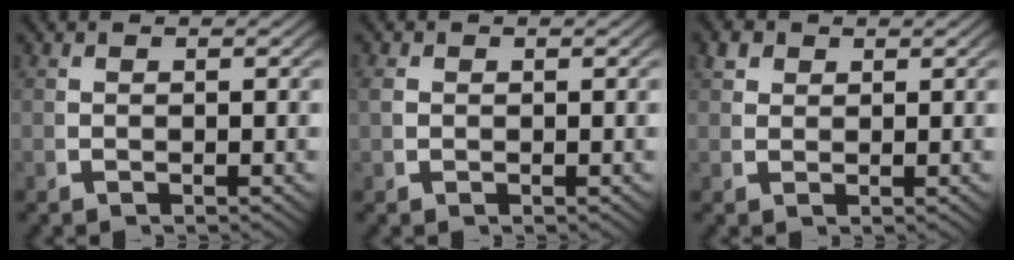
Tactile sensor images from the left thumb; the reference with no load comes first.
{"total": 0.9, "force": [0.2, 0.8, 0.4], "torque": [-0.015, -0.007, 0.009]}
{"total": 2.0, "force": [1.4, 1.3, 0.8], "torque": [-0.020, -0.006, 0.031]}